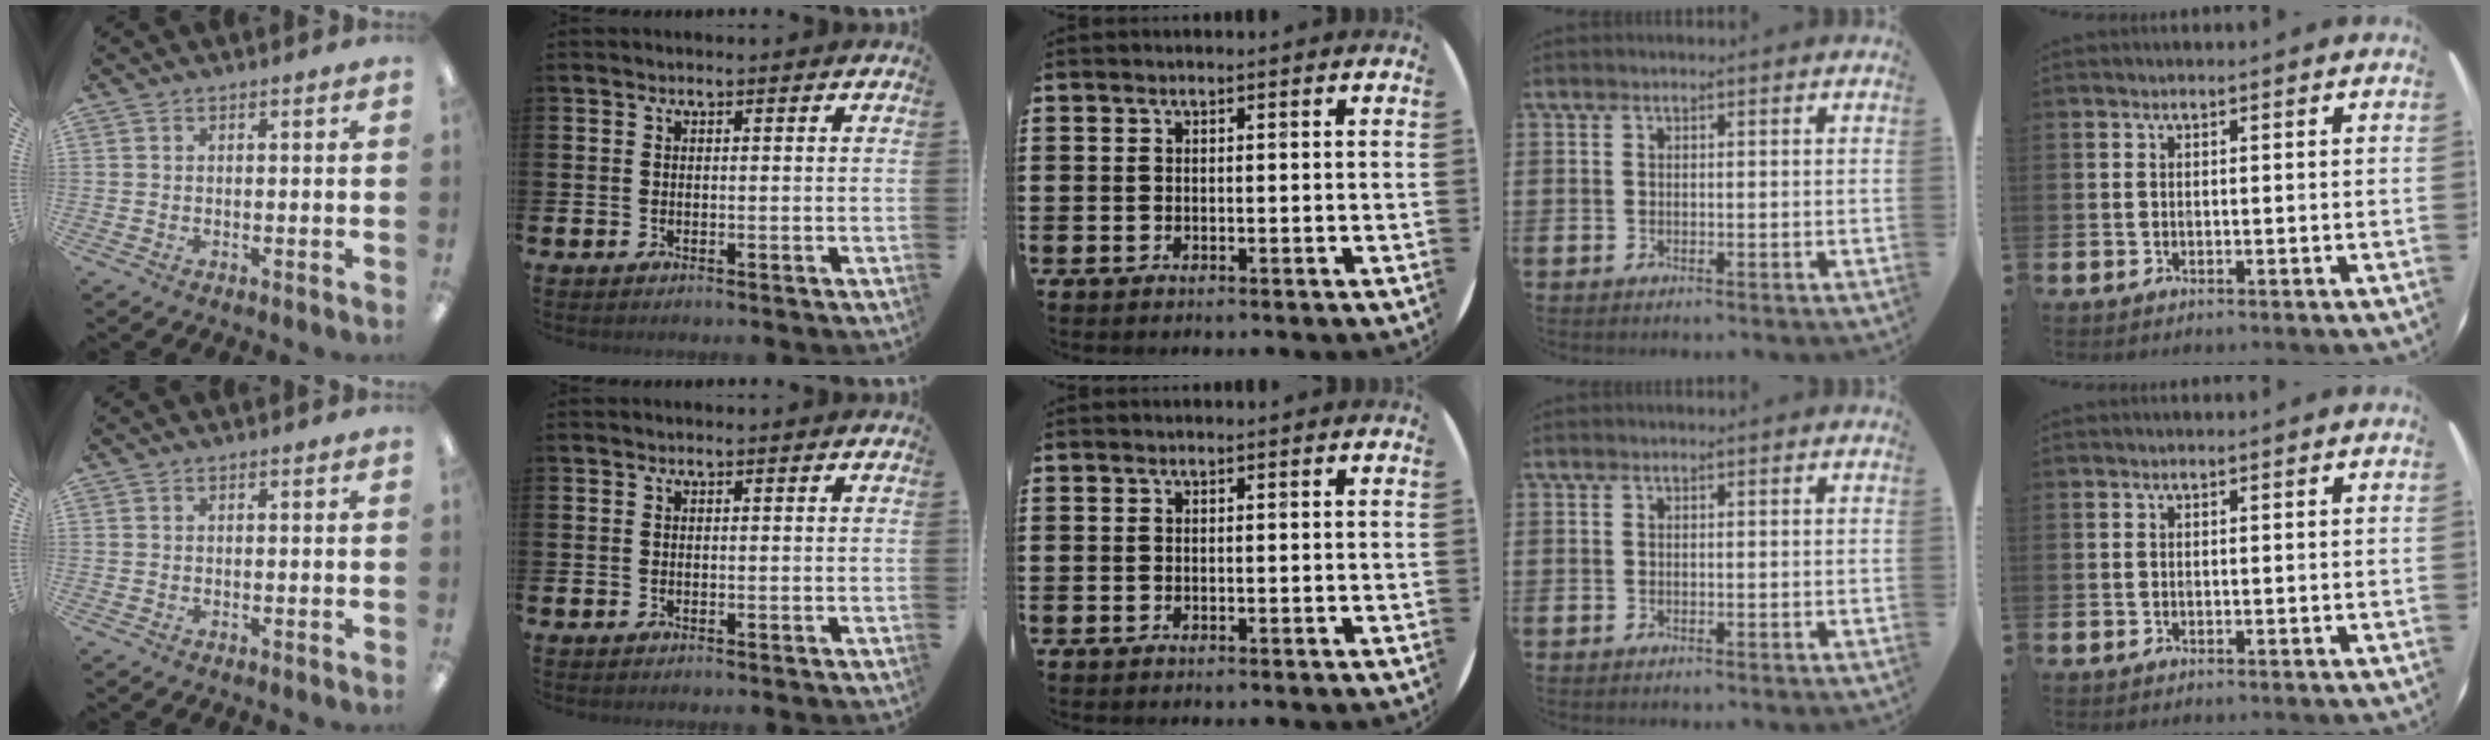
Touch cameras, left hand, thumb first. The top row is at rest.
{}